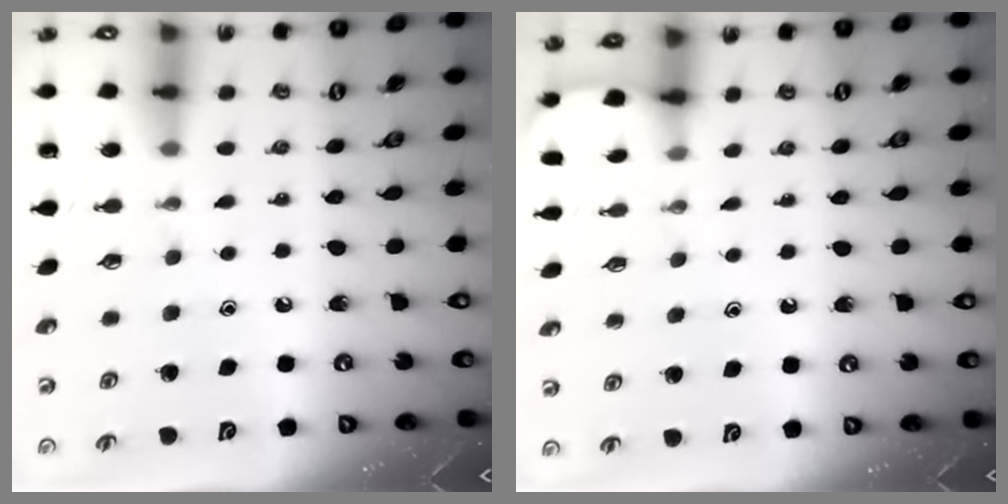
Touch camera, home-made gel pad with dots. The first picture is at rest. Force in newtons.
{"total": 1.3, "press": 1.3, "slide": 0.1}